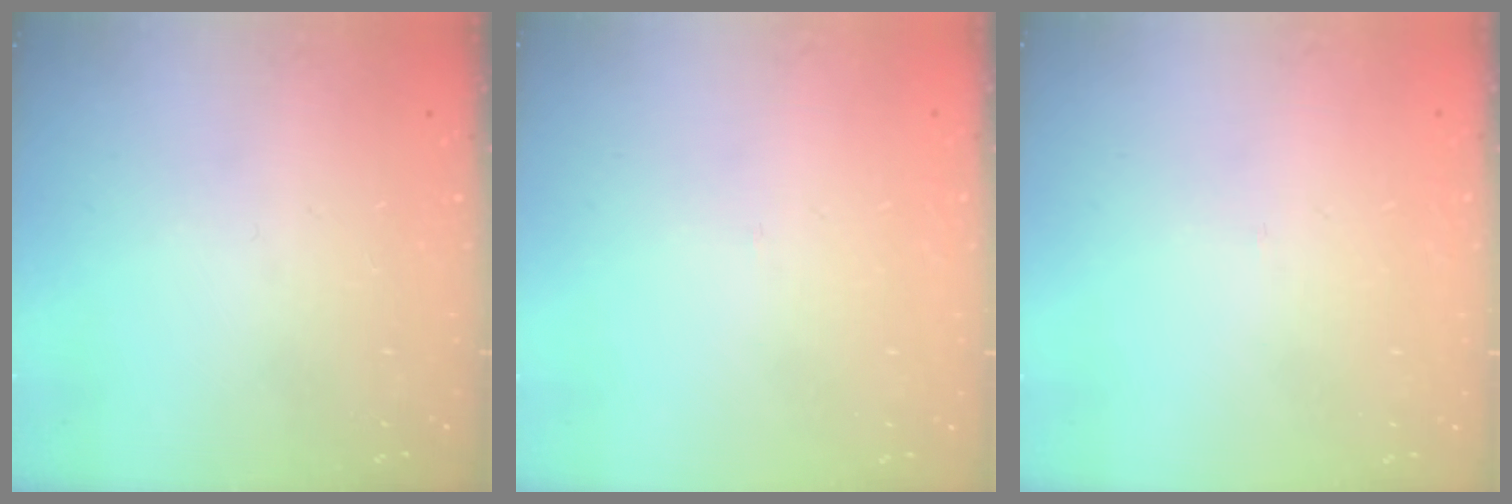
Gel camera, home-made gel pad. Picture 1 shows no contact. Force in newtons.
{"total": 1.5, "press": 1.5, "slide": 0.1}
{"total": 1.5, "press": 1.5, "slide": 0.1}